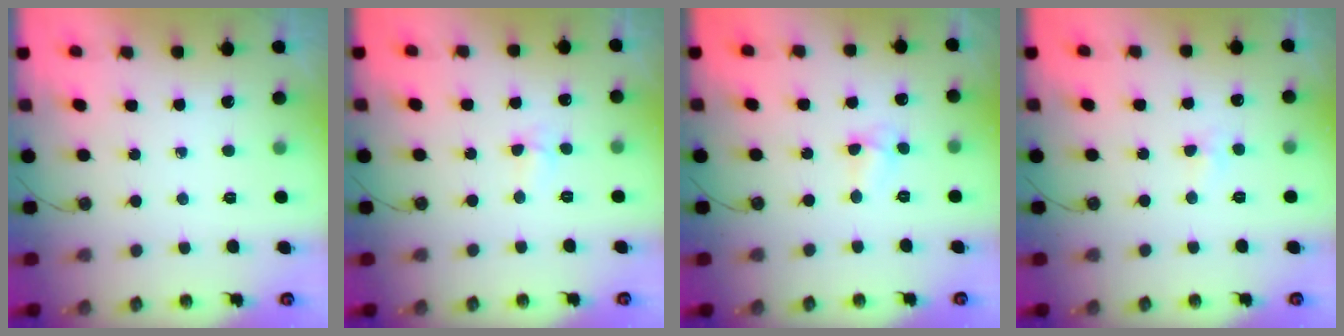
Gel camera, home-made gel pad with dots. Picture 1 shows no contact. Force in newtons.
{"total": 4.9, "press": 3.4, "slide": 3.5}
{"total": 3.3, "press": 3.3, "slide": 0.5}
{"total": 4.1, "press": 4.1, "slide": 0.4}